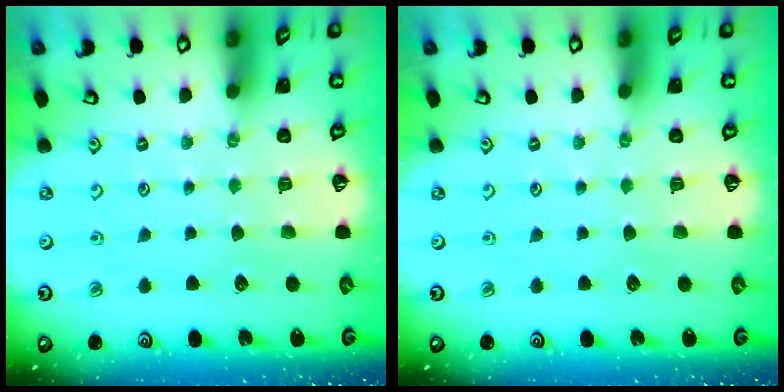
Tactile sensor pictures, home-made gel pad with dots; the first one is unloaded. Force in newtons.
{"total": 0.0}